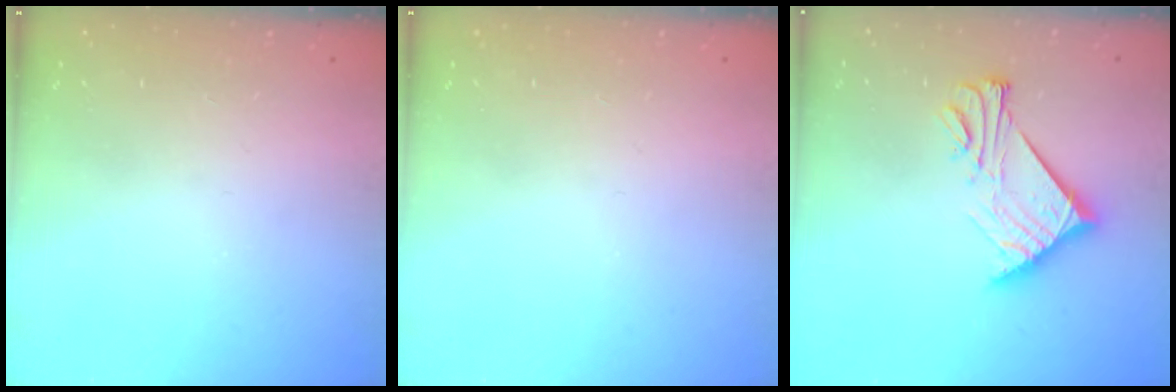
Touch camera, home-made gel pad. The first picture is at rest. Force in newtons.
{"total": 0.0}
{"total": 12.0, "press": 12.0, "slide": 0.6}